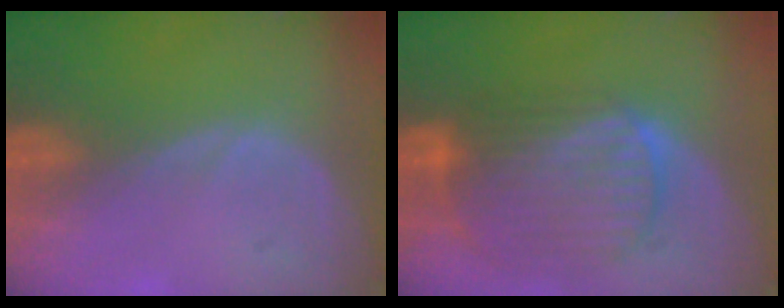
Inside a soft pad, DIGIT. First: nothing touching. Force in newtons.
{"total": 10.3, "press": 8.6, "slide": 5.6}